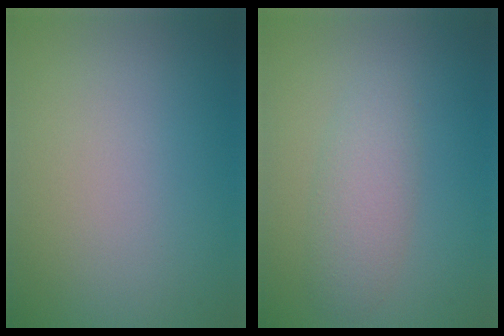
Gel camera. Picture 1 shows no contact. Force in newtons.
{"total": 2.9, "press": 2.9, "slide": 0.1}